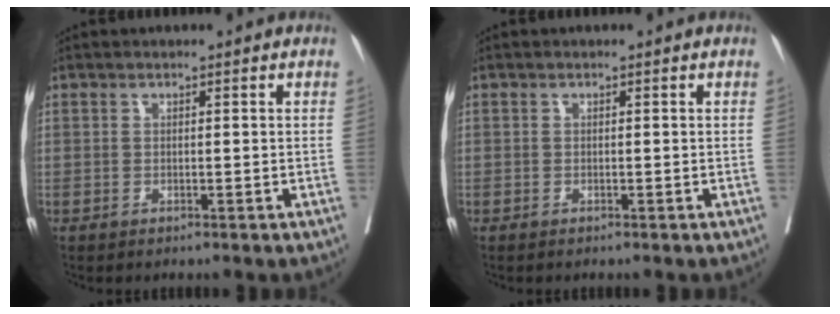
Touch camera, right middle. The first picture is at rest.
{"total": 0.6, "force": [-0.1, 0.6, -0.1], "torque": [0.008, 0.006, -0.006]}